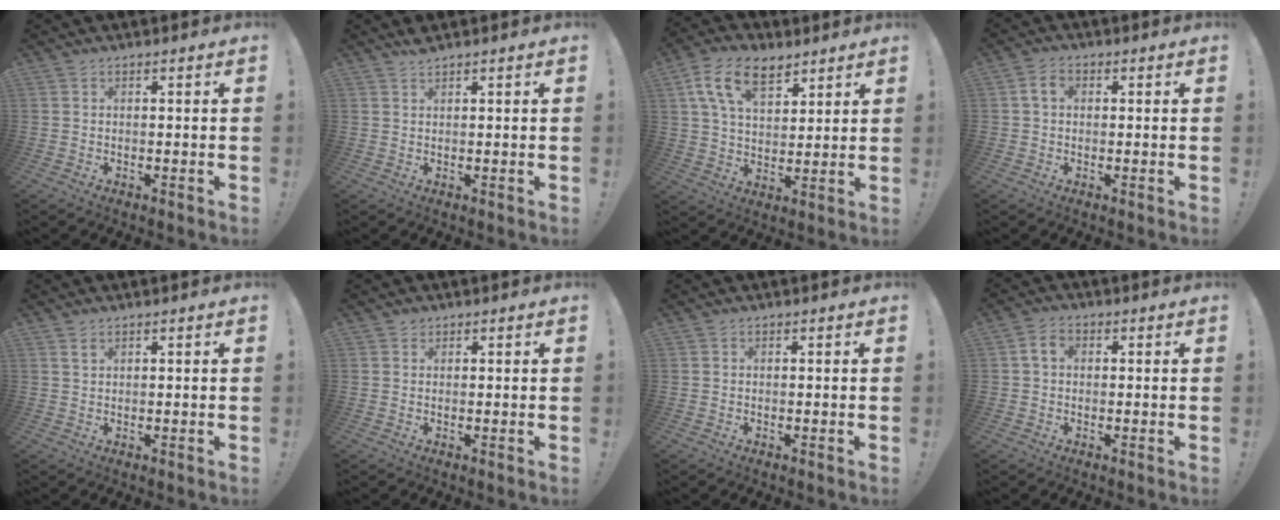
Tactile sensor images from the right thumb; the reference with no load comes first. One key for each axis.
{"total": 1.7, "fx": 1.7, "fy": 0.2, "fz": 0.4, "tx": -0.003, "ty": -0.006, "tz": 0.029}
{"total": 13.7, "fx": 7.6, "fy": 7.8, "fz": 8.4, "tx": -0.142, "ty": -0.024, "tz": 0.142}
{"total": 3.8, "fx": 0.7, "fy": 2.7, "fz": 2.6, "tx": -0.046, "ty": 0.010, "tz": 0.014}
{"total": 1.4, "fx": 0.9, "fy": 0.3, "fz": 1.1, "tx": -0.019, "ty": -0.002, "tz": 0.015}
{"total": 1.3, "fx": 1.0, "fy": 0.8, "fz": -0.1, "tx": 0.010, "ty": -0.001, "tz": 0.018}
{"total": 0.0}
{"total": 4.0, "fx": 0.7, "fy": 2.9, "fz": 2.7, "tx": -0.048, "ty": 0.011, "tz": 0.015}